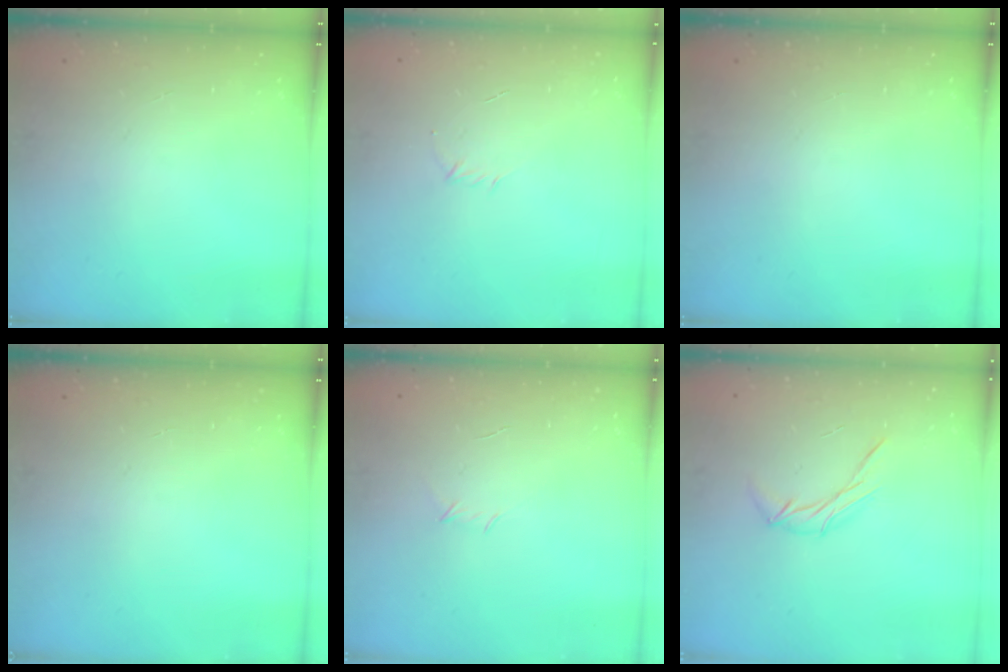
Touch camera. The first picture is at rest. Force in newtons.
{"total": 2.8, "press": 2.7, "slide": 0.8}
{"total": 0.0}
{"total": 0.0}
{"total": 3.7, "press": 3.5, "slide": 0.9}
{"total": 6.6, "press": 6.6, "slide": 0.2}